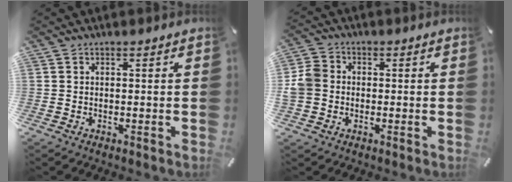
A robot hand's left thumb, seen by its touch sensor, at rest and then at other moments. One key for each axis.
{"total": 6.0, "fx": -0.6, "fy": 5.4, "fz": 2.5, "tx": -0.068, "ty": 0.013, "tz": -0.010}